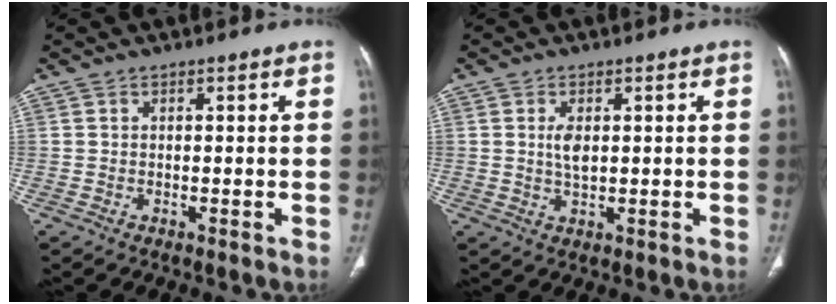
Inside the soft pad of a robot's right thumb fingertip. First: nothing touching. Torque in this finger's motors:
{"motor_torque": [0.76, 0.70, 0.43, 0.04, 0.04]}